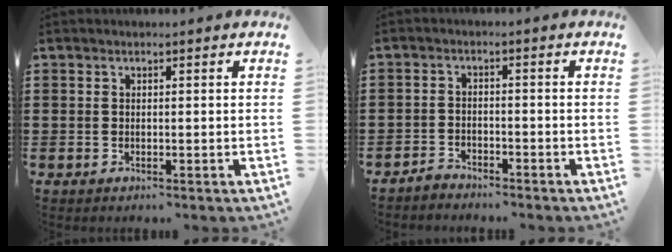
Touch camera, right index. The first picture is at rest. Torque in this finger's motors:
{"motor_torque": [-1.06, 1.08, -0.18, -0.06]}